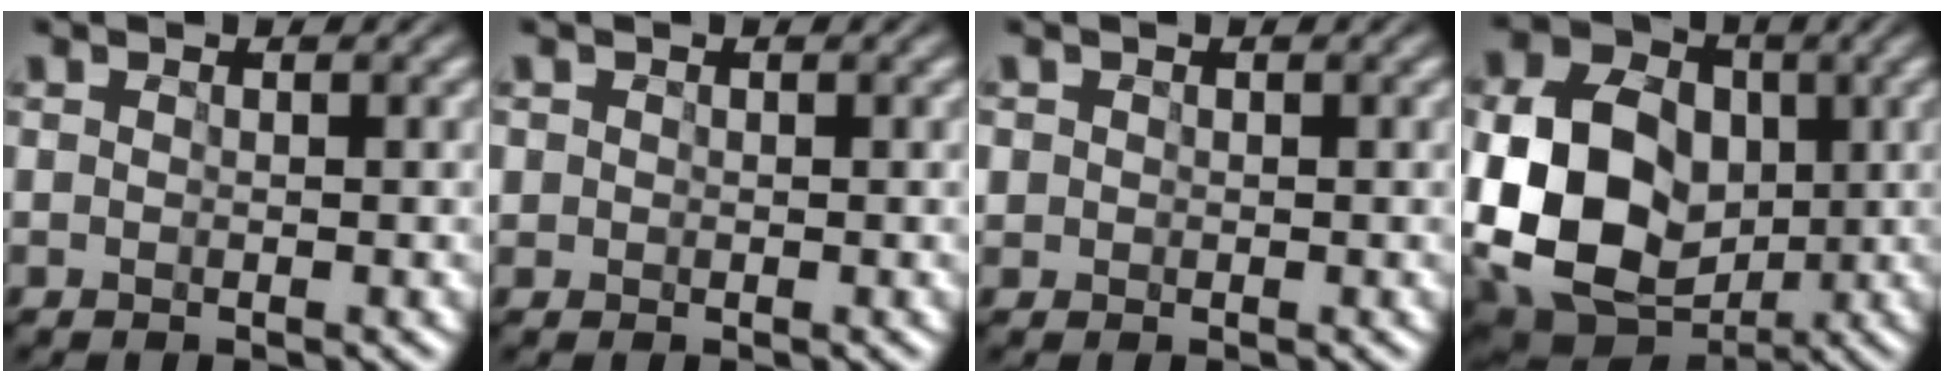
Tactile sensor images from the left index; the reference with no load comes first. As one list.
[{"total": 1.6, "force": [0.2, 1.5, 0.4], "torque": [-0.005, 0.017, -0.001]}, {"total": 2.0, "force": [0.2, 1.9, 0.6], "torque": [-0.010, 0.025, -0.002]}, {"total": 13.5, "force": [-1.3, 10.0, 9.0], "torque": [-0.203, -0.020, -0.001]}]